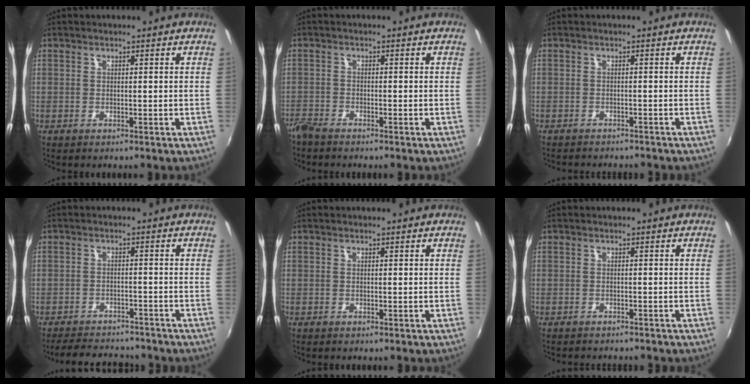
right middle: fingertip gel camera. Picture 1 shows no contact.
{"total": 3.4, "force": [-3.1, 0.7, 1.1], "torque": [-0.033, -0.013, -0.064]}
{"total": 5.0, "force": [-4.6, 1.2, 1.5], "torque": [-0.041, -0.013, -0.066]}
{"total": 10.0, "force": [-8.9, 3.5, 3.0], "torque": [-0.079, 0.010, -0.125]}
{"total": 0.0}
{"total": 2.9, "force": [-2.7, 0.7, 0.7], "torque": [-0.021, -0.012, -0.041]}